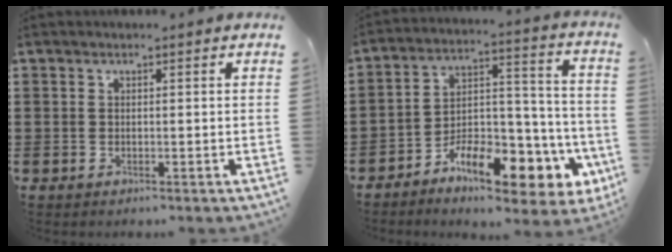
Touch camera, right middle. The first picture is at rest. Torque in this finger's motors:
{"motor_torque": [2.14, 0.00, 0.44, 0.21]}